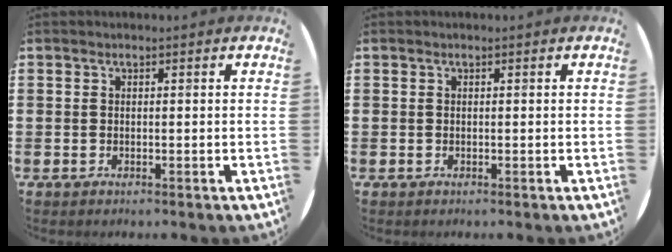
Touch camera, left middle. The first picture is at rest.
{"total": 0.0}